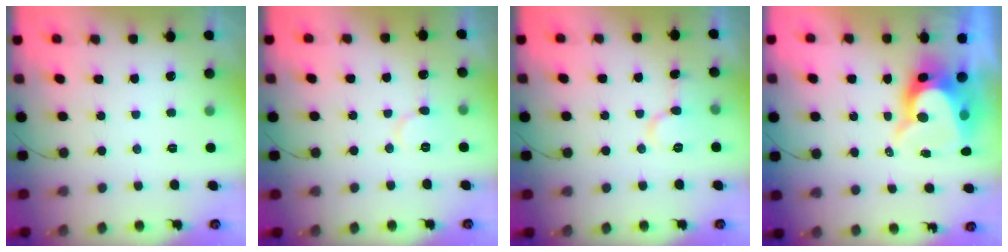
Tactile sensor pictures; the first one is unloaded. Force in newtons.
{"total": 6.2, "press": 6.2, "slide": 0.1}
{"total": 8.3, "press": 8.3, "slide": 0.5}
{"total": 10.6, "press": 10.6, "slide": 0.8}